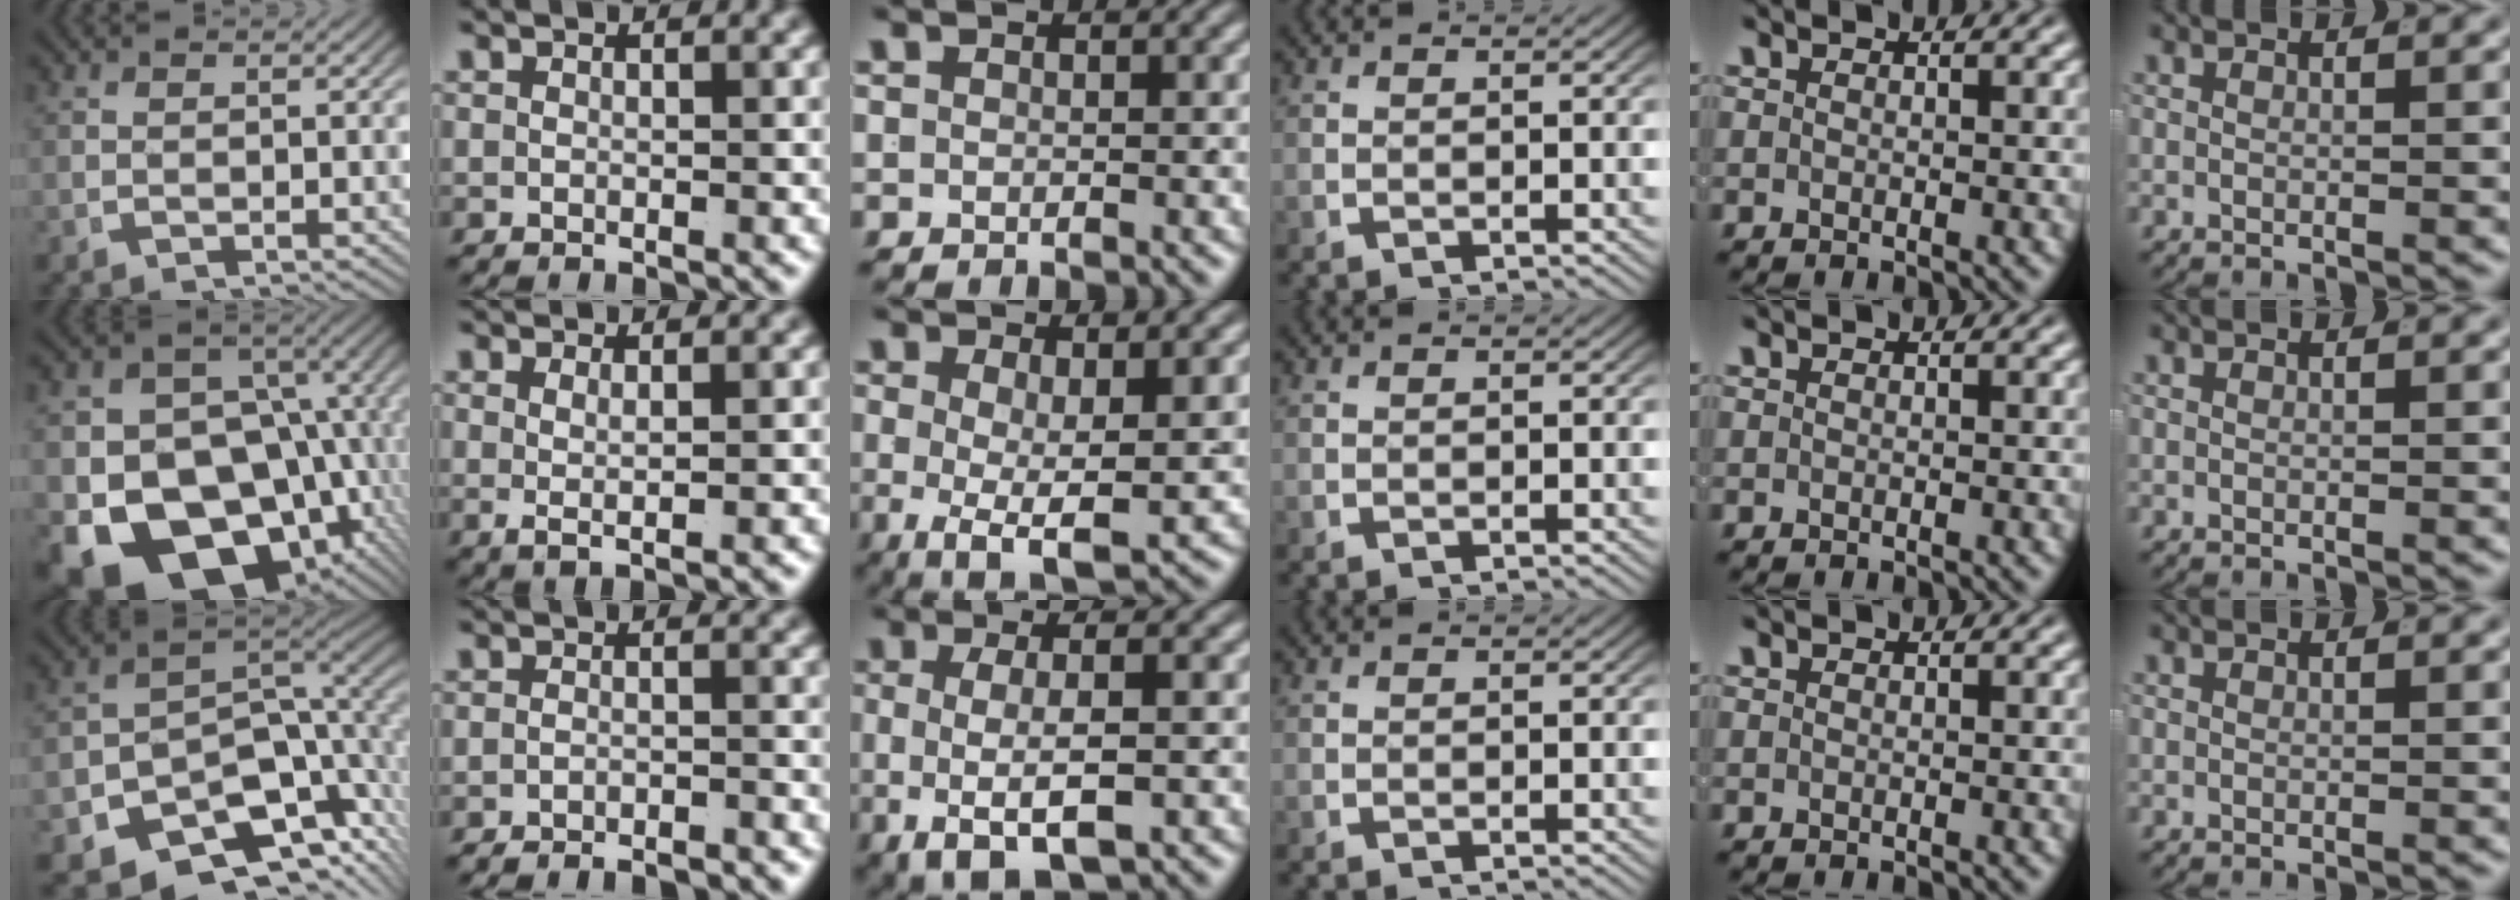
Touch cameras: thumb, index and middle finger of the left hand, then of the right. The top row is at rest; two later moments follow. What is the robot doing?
{"motion": "lift_and_place", "object": "shorts"}